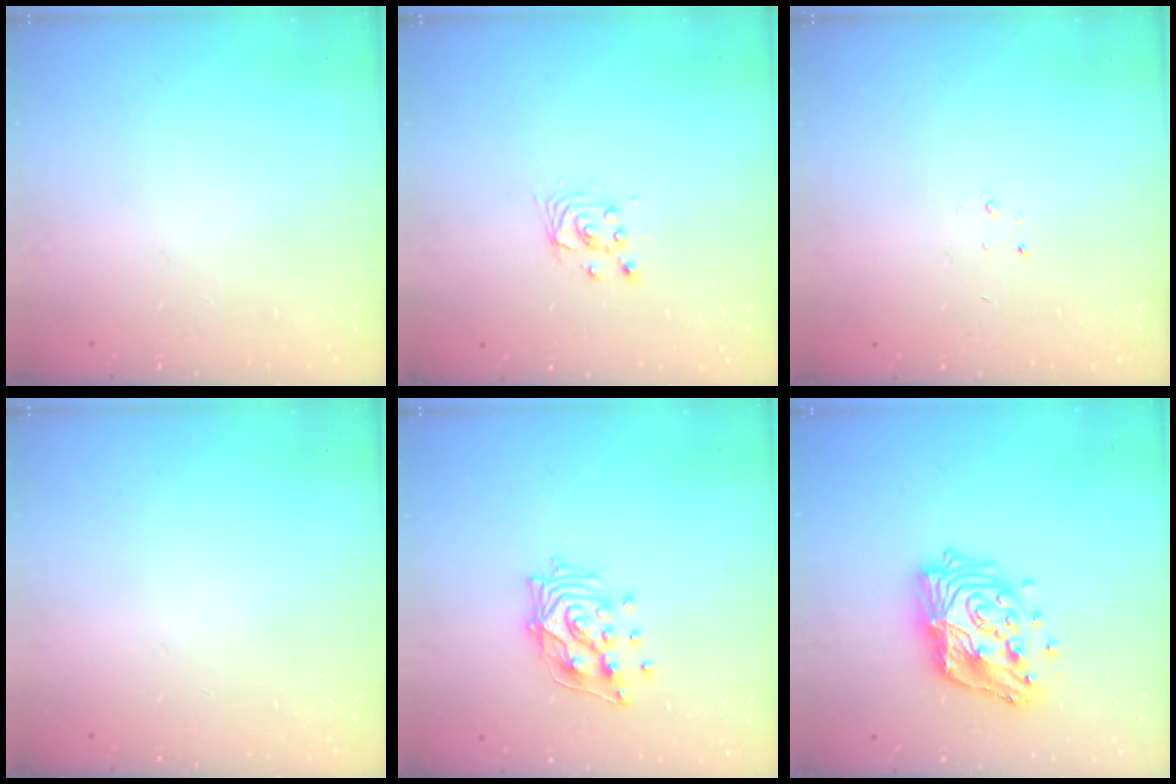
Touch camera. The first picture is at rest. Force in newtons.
{"total": 2.9, "press": 2.9, "slide": 0.0}
{"total": 1.5, "press": 1.5, "slide": 0.2}
{"total": 0.0}
{"total": 12.9, "press": 12.8, "slide": 1.2}
{"total": 15.9, "press": 15.9, "slide": 1.1}